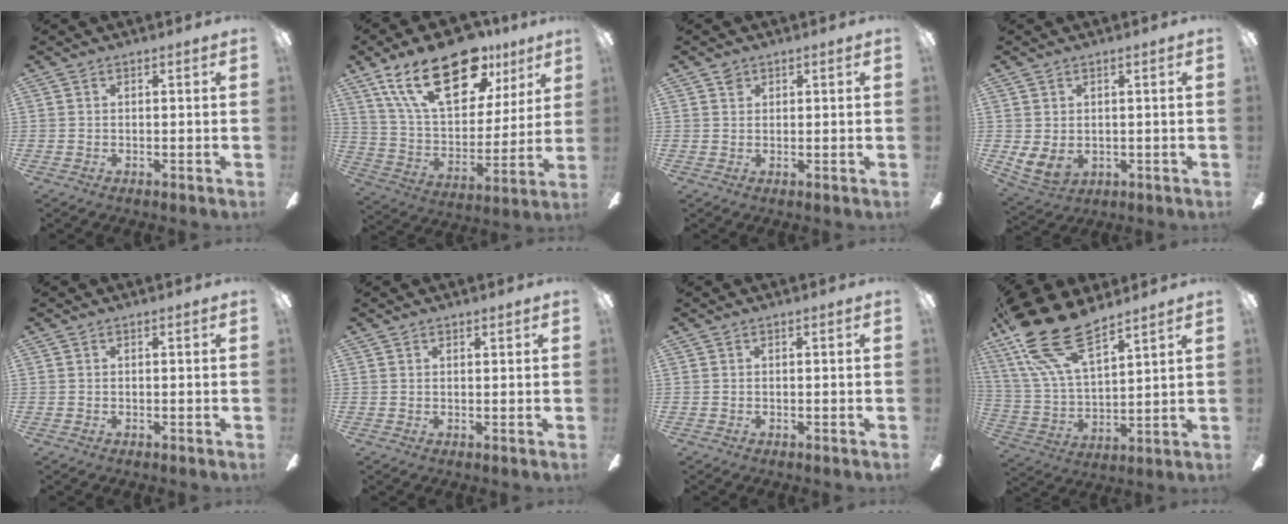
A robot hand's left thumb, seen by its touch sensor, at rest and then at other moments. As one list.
[{"total": 26.3, "force": [15.5, 12.9, 16.8], "torque": [-0.292, -0.076, 0.268]}, {"total": 1.6, "force": [1.1, 1.1, 0.4], "torque": [-0.001, -0.002, 0.018]}, {"total": 4.5, "force": [1.5, 3.4, 2.5], "torque": [-0.053, -0.009, 0.029]}, {"total": 0.0}, {"total": 1.2, "force": [1.1, 0.5, 0.1], "torque": [-0.001, 0.000, 0.021]}, {"total": 0.0}, {"total": 21.4, "force": [14.9, 8.2, 13.0], "torque": [-0.276, -0.080, 0.265]}]